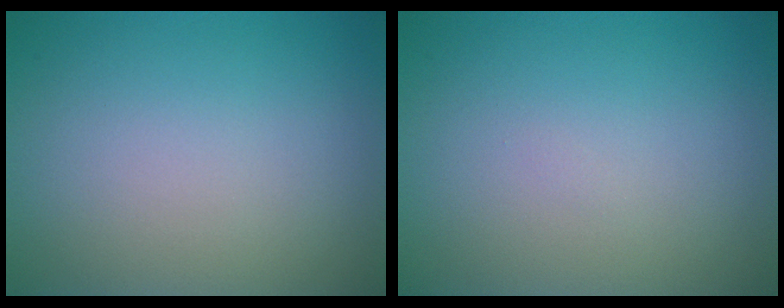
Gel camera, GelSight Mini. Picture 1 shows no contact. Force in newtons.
{"total": 0.0}